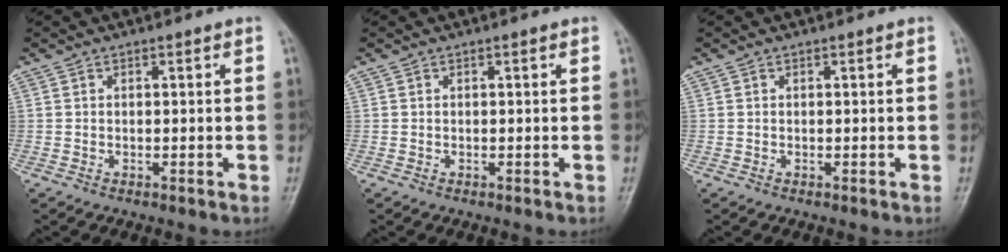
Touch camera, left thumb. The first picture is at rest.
{"total": 0.0}
{"total": 0.0}